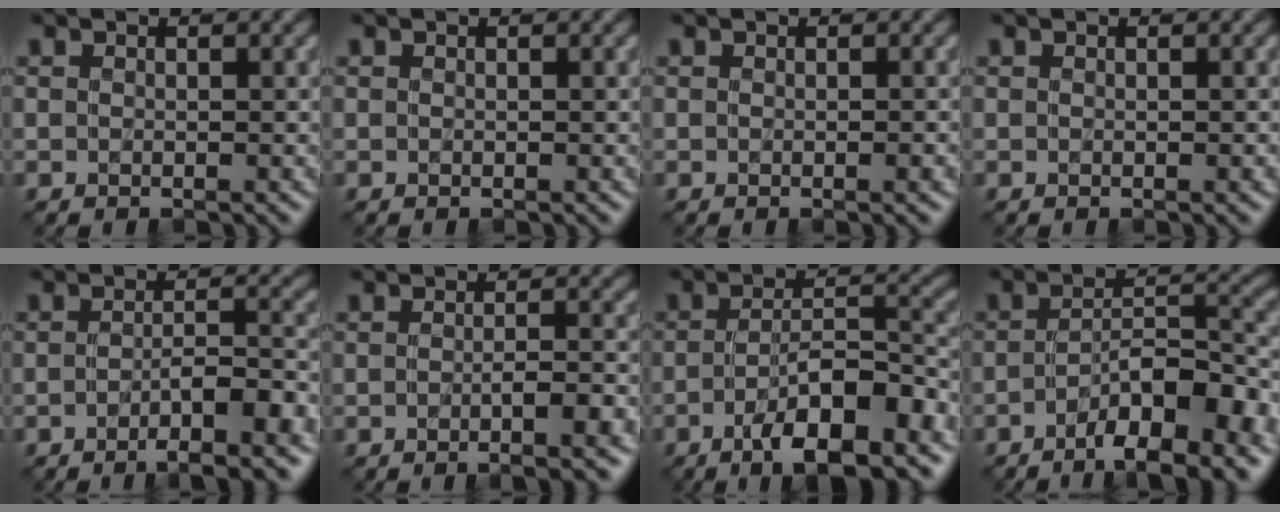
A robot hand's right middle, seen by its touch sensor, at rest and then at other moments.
{"total": 0.0}
{"total": 0.9, "force": [-0.2, 0.4, 0.8], "torque": [-0.002, 0.004, -0.005]}
{"total": 0.5, "force": [0.0, 0.2, 0.4], "torque": [0.001, 0.002, -0.003]}
{"total": 6.2, "force": [-2.9, 1.5, 5.2], "torque": [-0.068, 0.007, -0.046]}
{"total": 4.0, "force": [-1.4, 0.9, 3.6], "torque": [-0.043, 0.005, -0.021]}
{"total": 9.6, "force": [-4.9, 3.1, 7.7], "torque": [-0.116, 0.006, -0.076]}
{"total": 8.7, "force": [-4.4, 2.5, 7.1], "torque": [-0.105, 0.013, -0.072]}